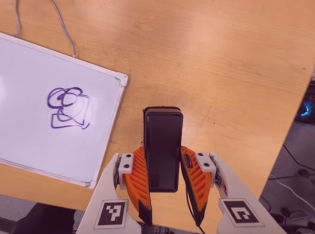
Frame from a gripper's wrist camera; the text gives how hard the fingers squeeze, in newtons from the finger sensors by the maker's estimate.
{"total": 5.2, "left": 3.4, "right": 7.0}